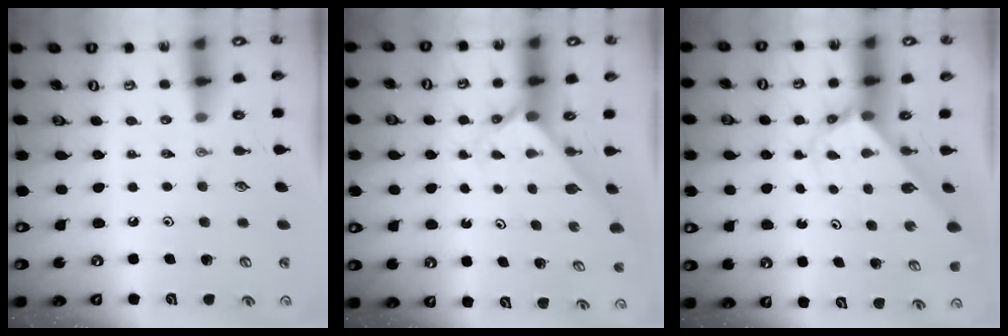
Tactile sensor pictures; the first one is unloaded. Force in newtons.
{"total": 1.9, "press": 1.9, "slide": 0.1}
{"total": 2.7, "press": 2.7, "slide": 0.2}